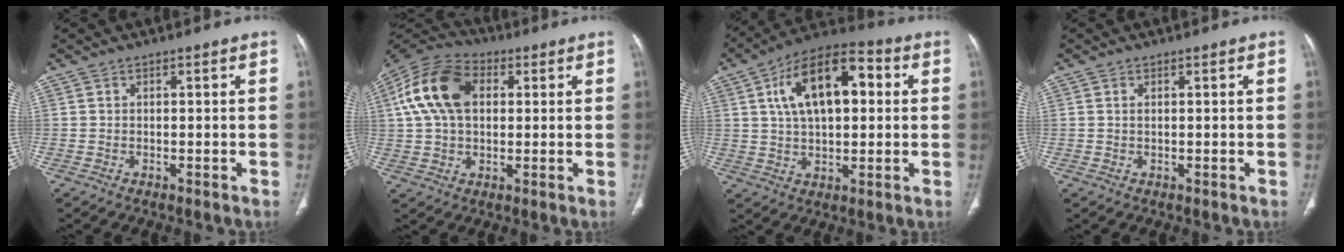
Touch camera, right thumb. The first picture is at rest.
{"total": 15.0, "force": [3.3, 9.8, 10.8], "torque": [-0.203, 0.023, 0.052]}
{"total": 16.8, "force": [4.0, 8.8, 13.8], "torque": [-0.212, 0.019, 0.060]}
{"total": 0.7, "force": [0.2, 0.3, 0.6], "torque": [-0.015, 0.002, 0.006]}